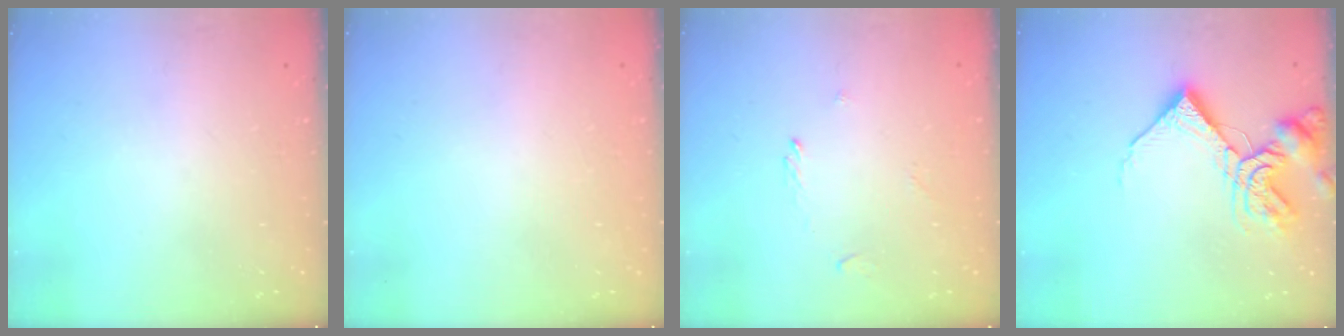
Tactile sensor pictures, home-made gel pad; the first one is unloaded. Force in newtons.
{"total": 2.0, "press": 2.0, "slide": 0.1}
{"total": 1.4, "press": 1.3, "slide": 0.4}
{"total": 11.2, "press": 11.0, "slide": 1.6}